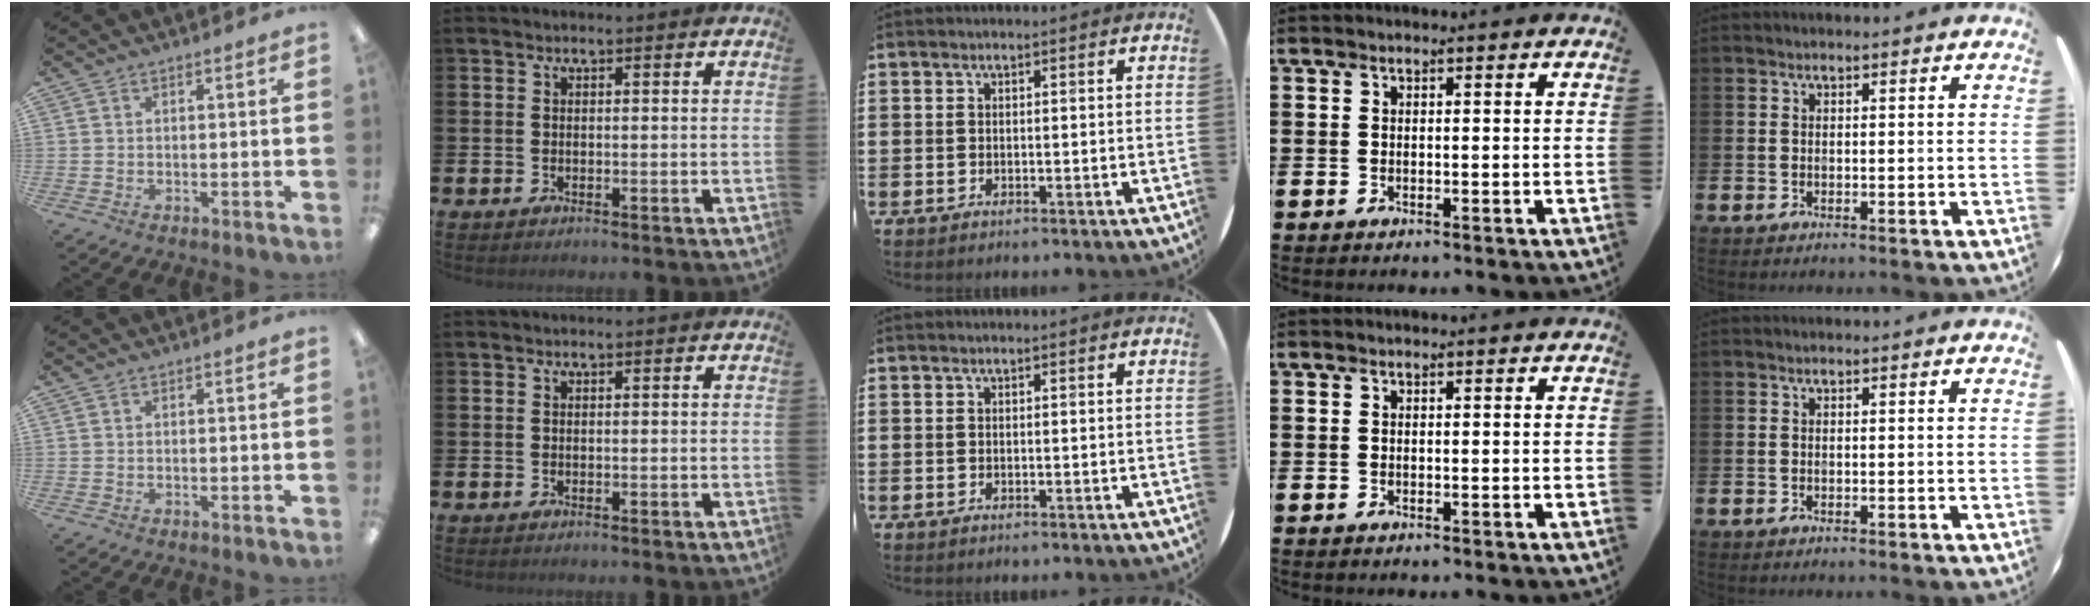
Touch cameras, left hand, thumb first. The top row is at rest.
{}